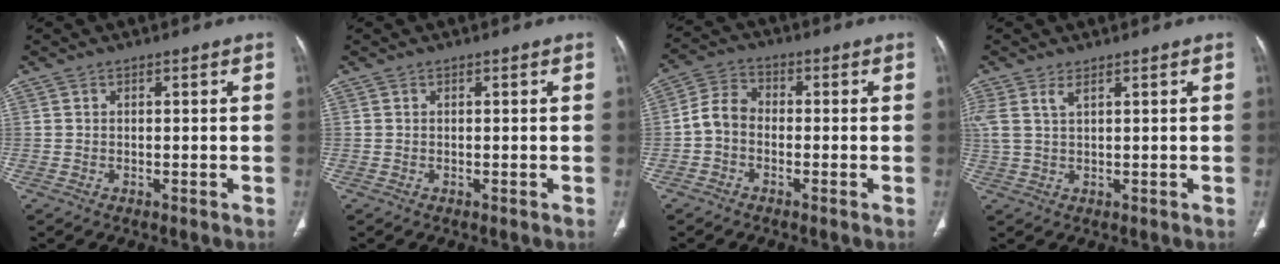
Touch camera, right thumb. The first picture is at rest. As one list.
[{"total": 0.0}, {"total": 5.6, "force": [-1.3, 4.2, 3.4], "torque": [-0.058, 0.021, -0.039]}, {"total": 3.4, "force": [1.8, 1.1, 2.7], "torque": [-0.074, 0.006, 0.048]}]